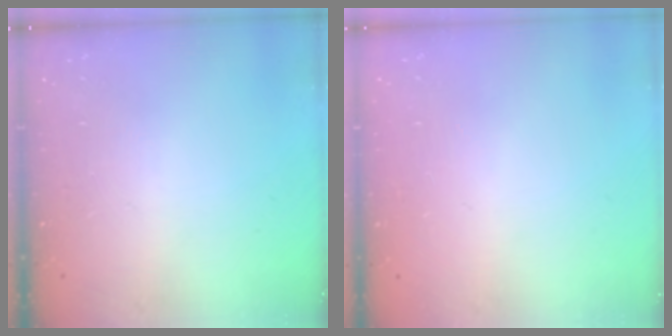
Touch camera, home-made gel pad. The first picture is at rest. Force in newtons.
{"total": 0.0}